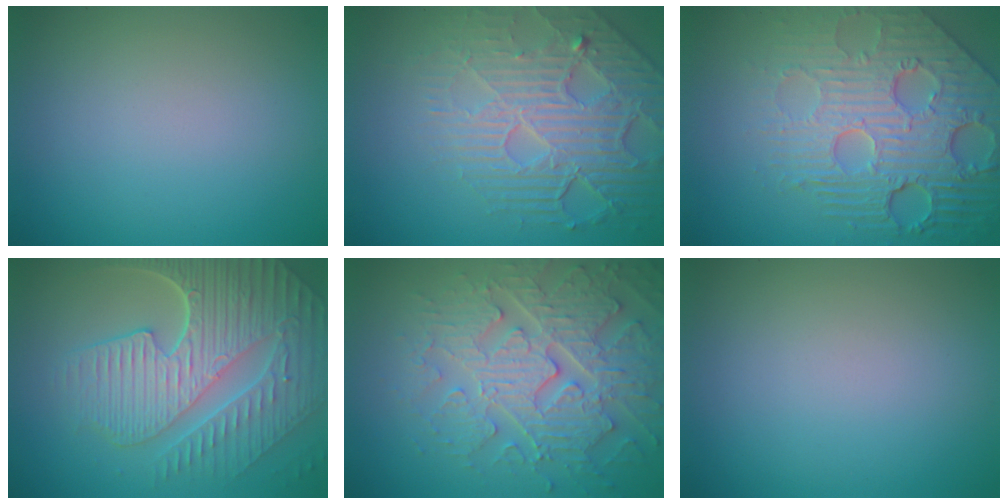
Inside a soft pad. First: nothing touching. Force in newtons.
{"total": 6.1, "press": 5.0, "slide": 3.6}
{"total": 8.6, "press": 5.9, "slide": 6.3}
{"total": 9.4, "press": 6.4, "slide": 6.9}
{"total": 6.8, "press": 5.8, "slide": 3.6}
{"total": 0.0}